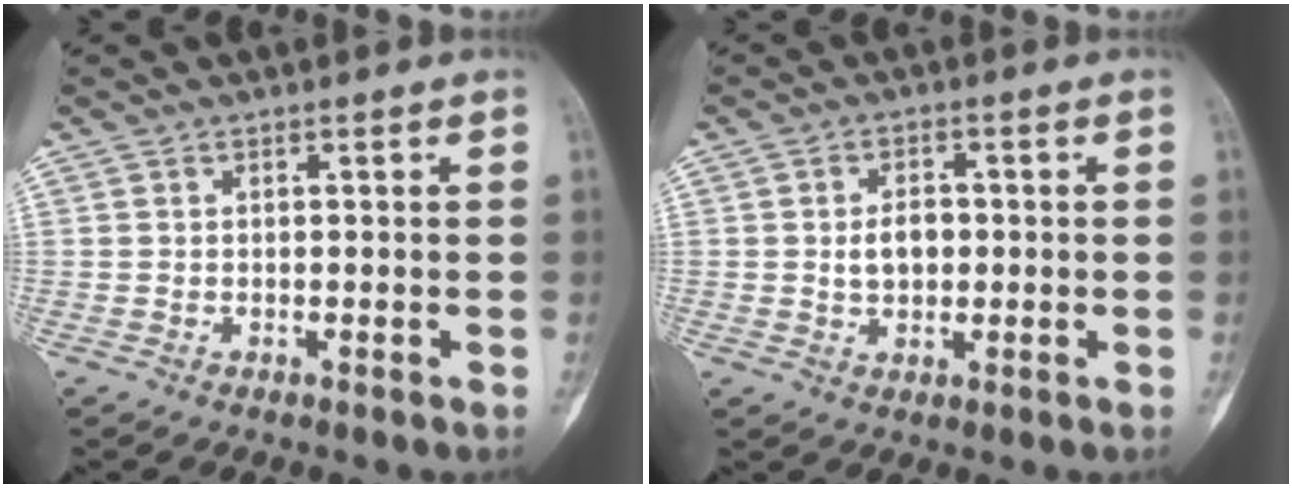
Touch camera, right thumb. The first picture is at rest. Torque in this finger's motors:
{"motor_torque": [0.99, 0.64, 0.66, 0.13, -0.03]}